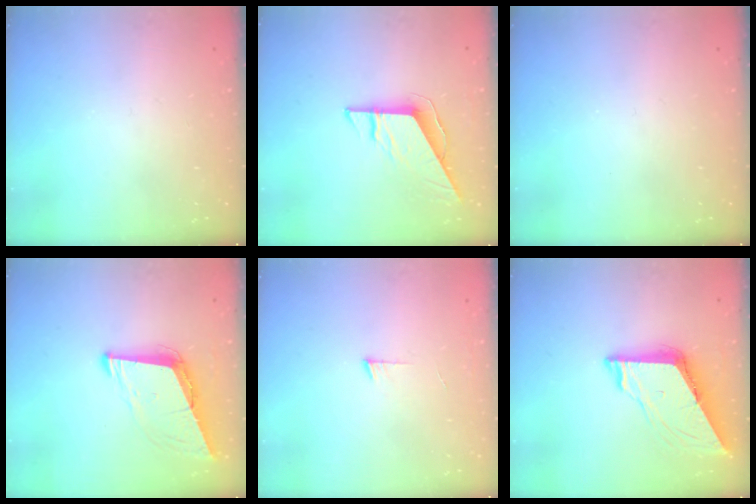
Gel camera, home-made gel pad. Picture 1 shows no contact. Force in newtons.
{"total": 8.4, "press": 8.3, "slide": 0.7}
{"total": 0.0}
{"total": 9.0, "press": 8.2, "slide": 3.5}
{"total": 4.9, "press": 4.8, "slide": 0.6}
{"total": 8.2, "press": 8.1, "slide": 0.9}